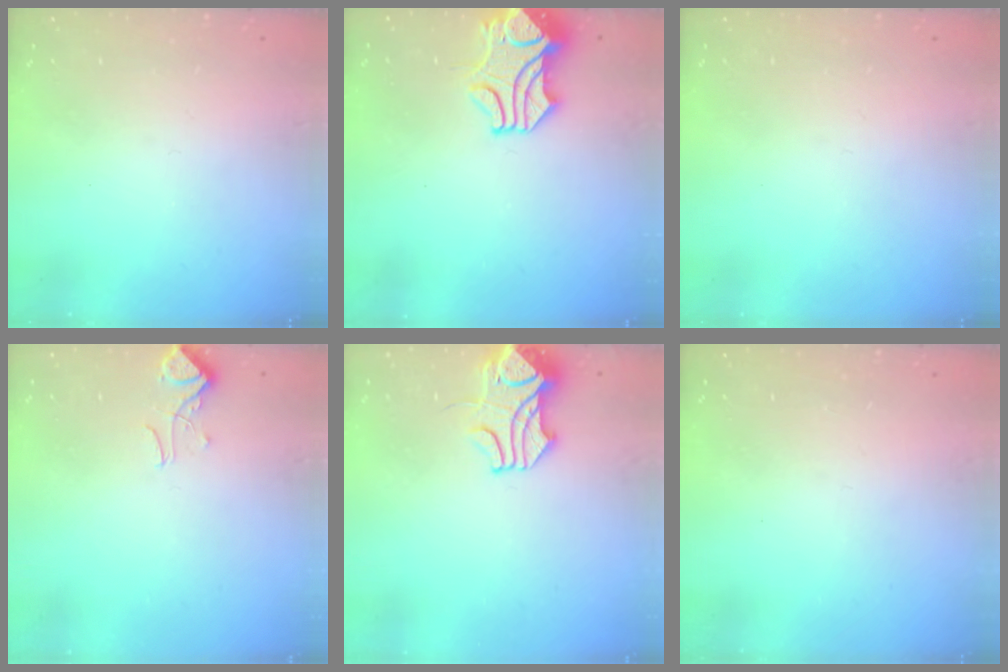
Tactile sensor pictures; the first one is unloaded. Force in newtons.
{"total": 2.0, "press": 1.7, "slide": 1.1}
{"total": 0.0}
{"total": 1.4, "press": 1.1, "slide": 0.8}
{"total": 5.5, "press": 5.4, "slide": 0.6}
{"total": 0.0}